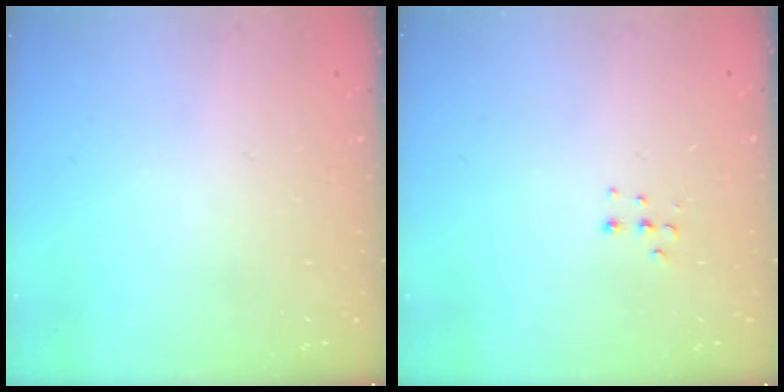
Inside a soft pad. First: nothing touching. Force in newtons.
{"total": 3.4, "press": 3.3, "slide": 0.8}